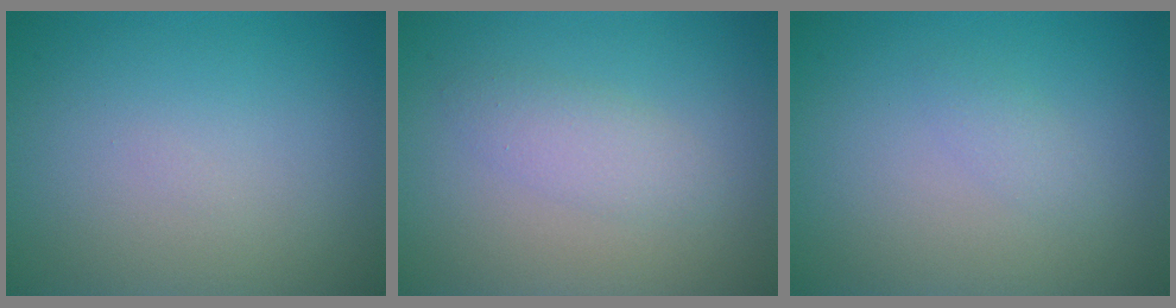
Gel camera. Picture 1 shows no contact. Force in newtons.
{"total": 2.1, "press": 2.1, "slide": 0.1}
{"total": 1.0, "press": 1.0, "slide": 0.0}